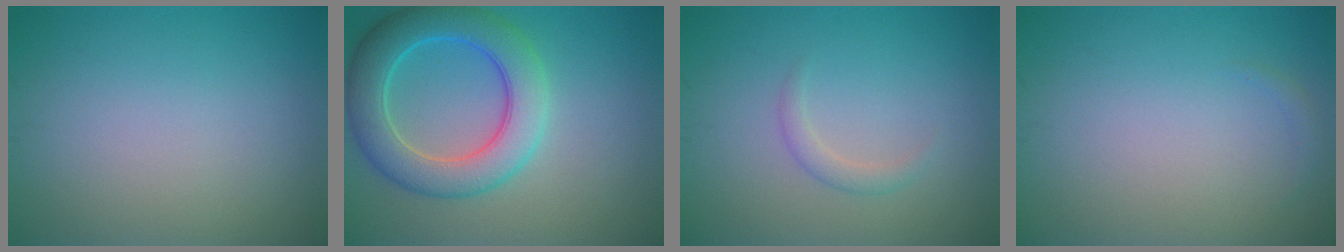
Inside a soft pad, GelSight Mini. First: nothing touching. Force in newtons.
{"total": 7.2, "press": 7.2, "slide": 0.2}
{"total": 1.3, "press": 1.3, "slide": 0.1}
{"total": 0.5, "press": 0.5, "slide": 0.1}